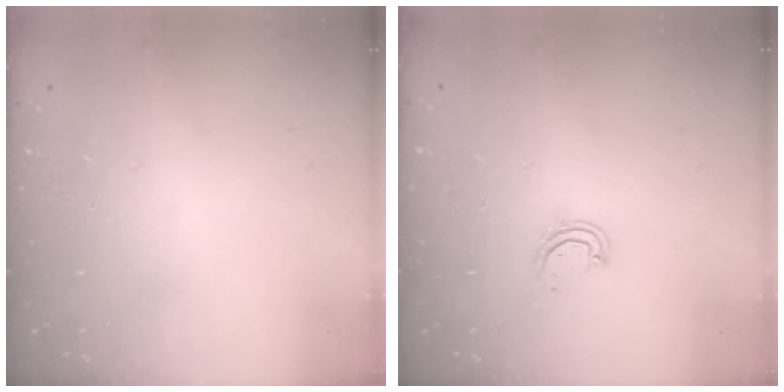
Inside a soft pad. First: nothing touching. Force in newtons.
{"total": 3.7, "press": 3.7, "slide": 0.2}